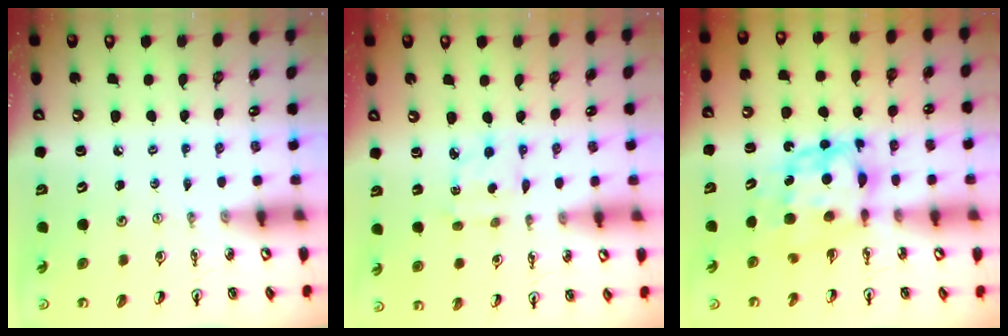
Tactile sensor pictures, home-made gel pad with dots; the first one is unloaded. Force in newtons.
{"total": 2.0, "press": 2.0, "slide": 0.2}
{"total": 7.3, "press": 7.3, "slide": 0.5}